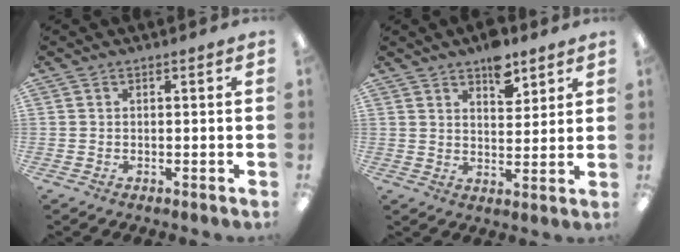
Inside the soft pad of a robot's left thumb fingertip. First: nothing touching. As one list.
[{"total": 7.4, "force": [5.4, 3.8, 3.4], "torque": [-0.035, -0.028, 0.090]}]